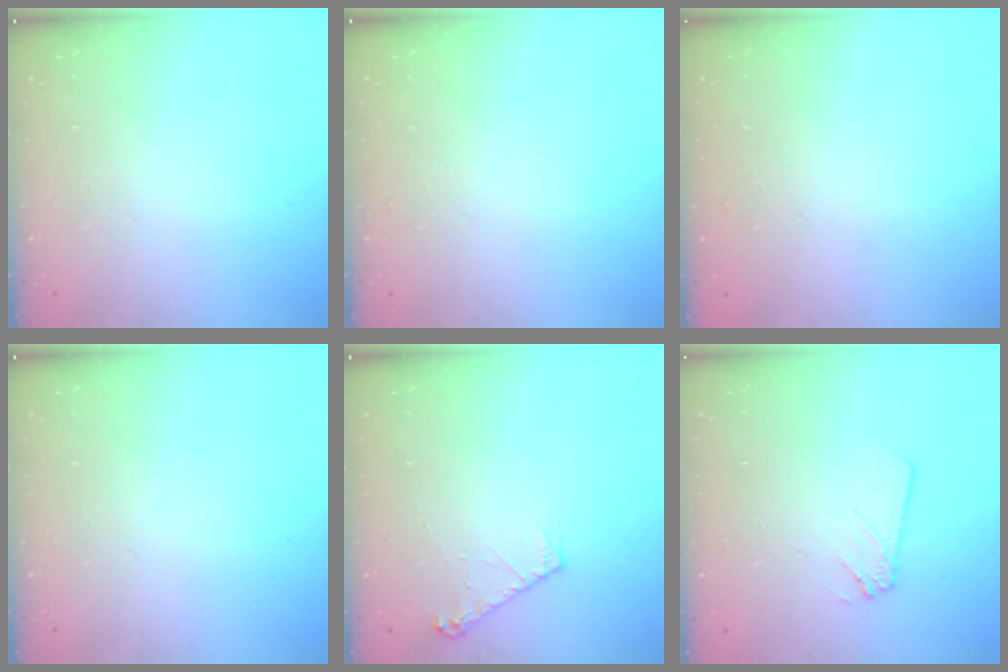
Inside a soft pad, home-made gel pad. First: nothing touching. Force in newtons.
{"total": 0.0}
{"total": 0.0}
{"total": 0.0}
{"total": 6.0, "press": 6.0, "slide": 0.7}
{"total": 2.4, "press": 2.4, "slide": 0.2}